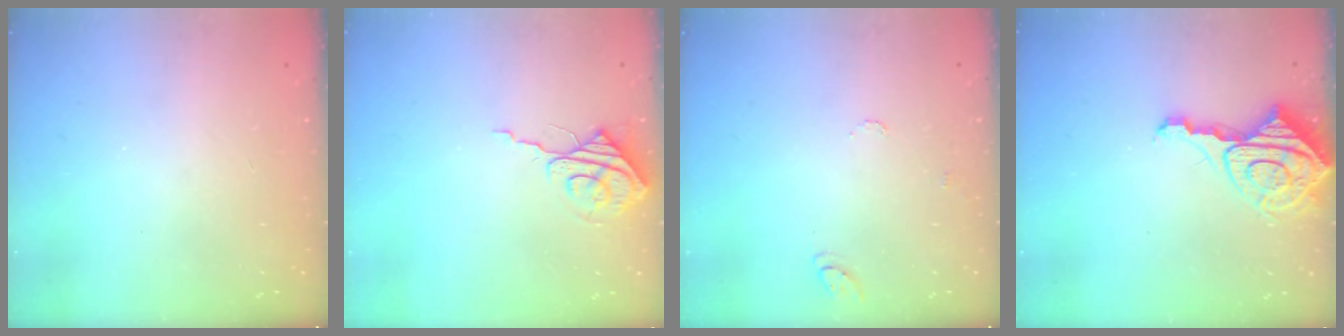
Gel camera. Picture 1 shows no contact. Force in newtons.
{"total": 8.0, "press": 8.0, "slide": 0.3}
{"total": 6.3, "press": 6.3, "slide": 0.5}
{"total": 11.0, "press": 10.9, "slide": 1.0}